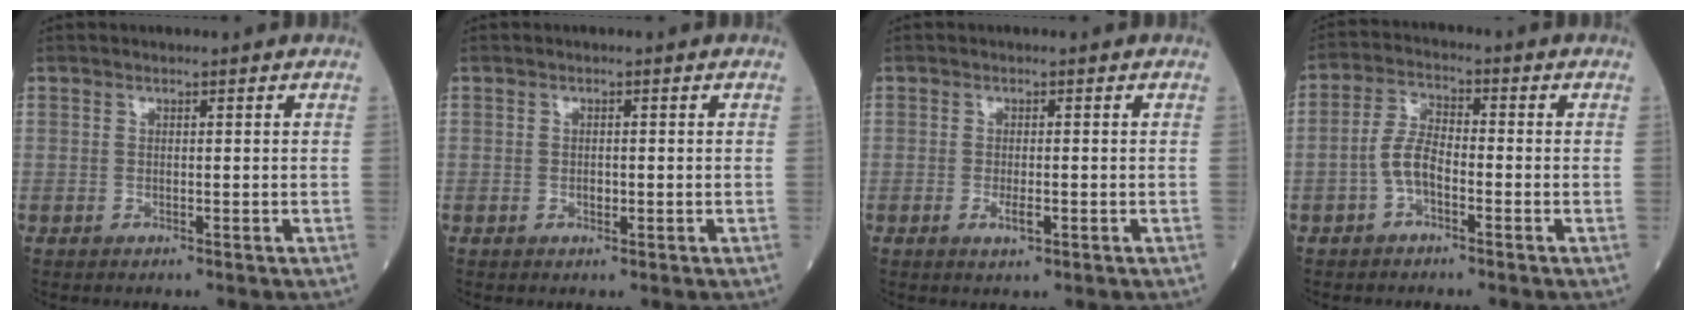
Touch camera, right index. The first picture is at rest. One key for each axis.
{"total": 1.0, "fx": -0.3, "fy": 0.5, "fz": 0.8, "tx": -0.016, "ty": 0.000, "tz": -0.004}
{"total": 2.1, "fx": -0.7, "fy": 0.5, "fz": 1.9, "tx": -0.035, "ty": -0.003, "tz": -0.011}
{"total": 4.7, "fx": -1.8, "fy": 1.9, "fz": 3.9, "tx": -0.079, "ty": 0.011, "tz": -0.040}